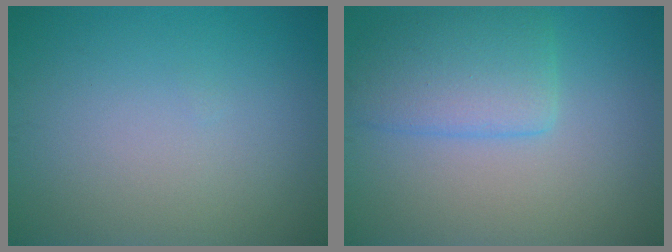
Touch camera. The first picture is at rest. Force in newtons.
{"total": 4.2, "press": 4.2, "slide": 0.3}